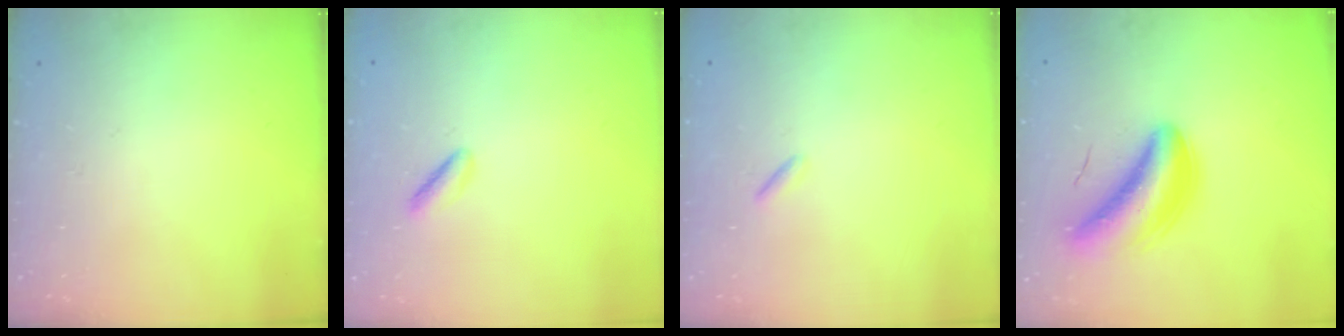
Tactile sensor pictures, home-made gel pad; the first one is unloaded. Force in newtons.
{"total": 1.1, "press": 0.8, "slide": 0.8}
{"total": 0.8, "press": 0.7, "slide": 0.4}
{"total": 7.2, "press": 6.6, "slide": 2.9}